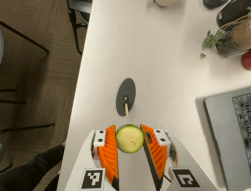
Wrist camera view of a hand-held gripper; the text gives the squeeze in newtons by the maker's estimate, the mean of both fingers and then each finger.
{"total": 10.1, "left": 10.0, "right": 10.2}